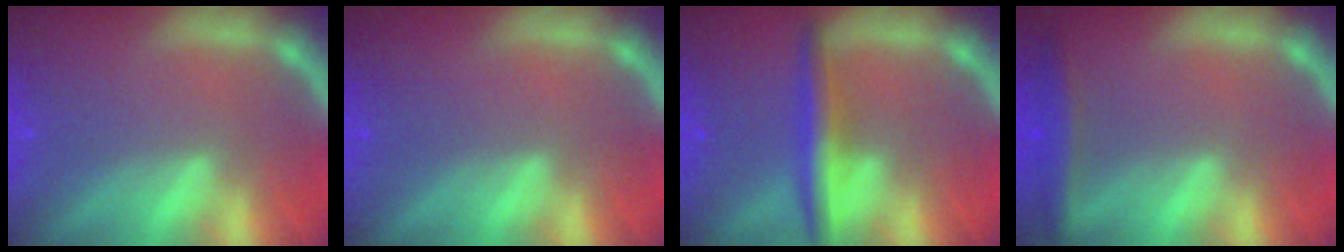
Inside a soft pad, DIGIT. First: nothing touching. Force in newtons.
{"total": 0.0}
{"total": 3.9}
{"total": 3.0}